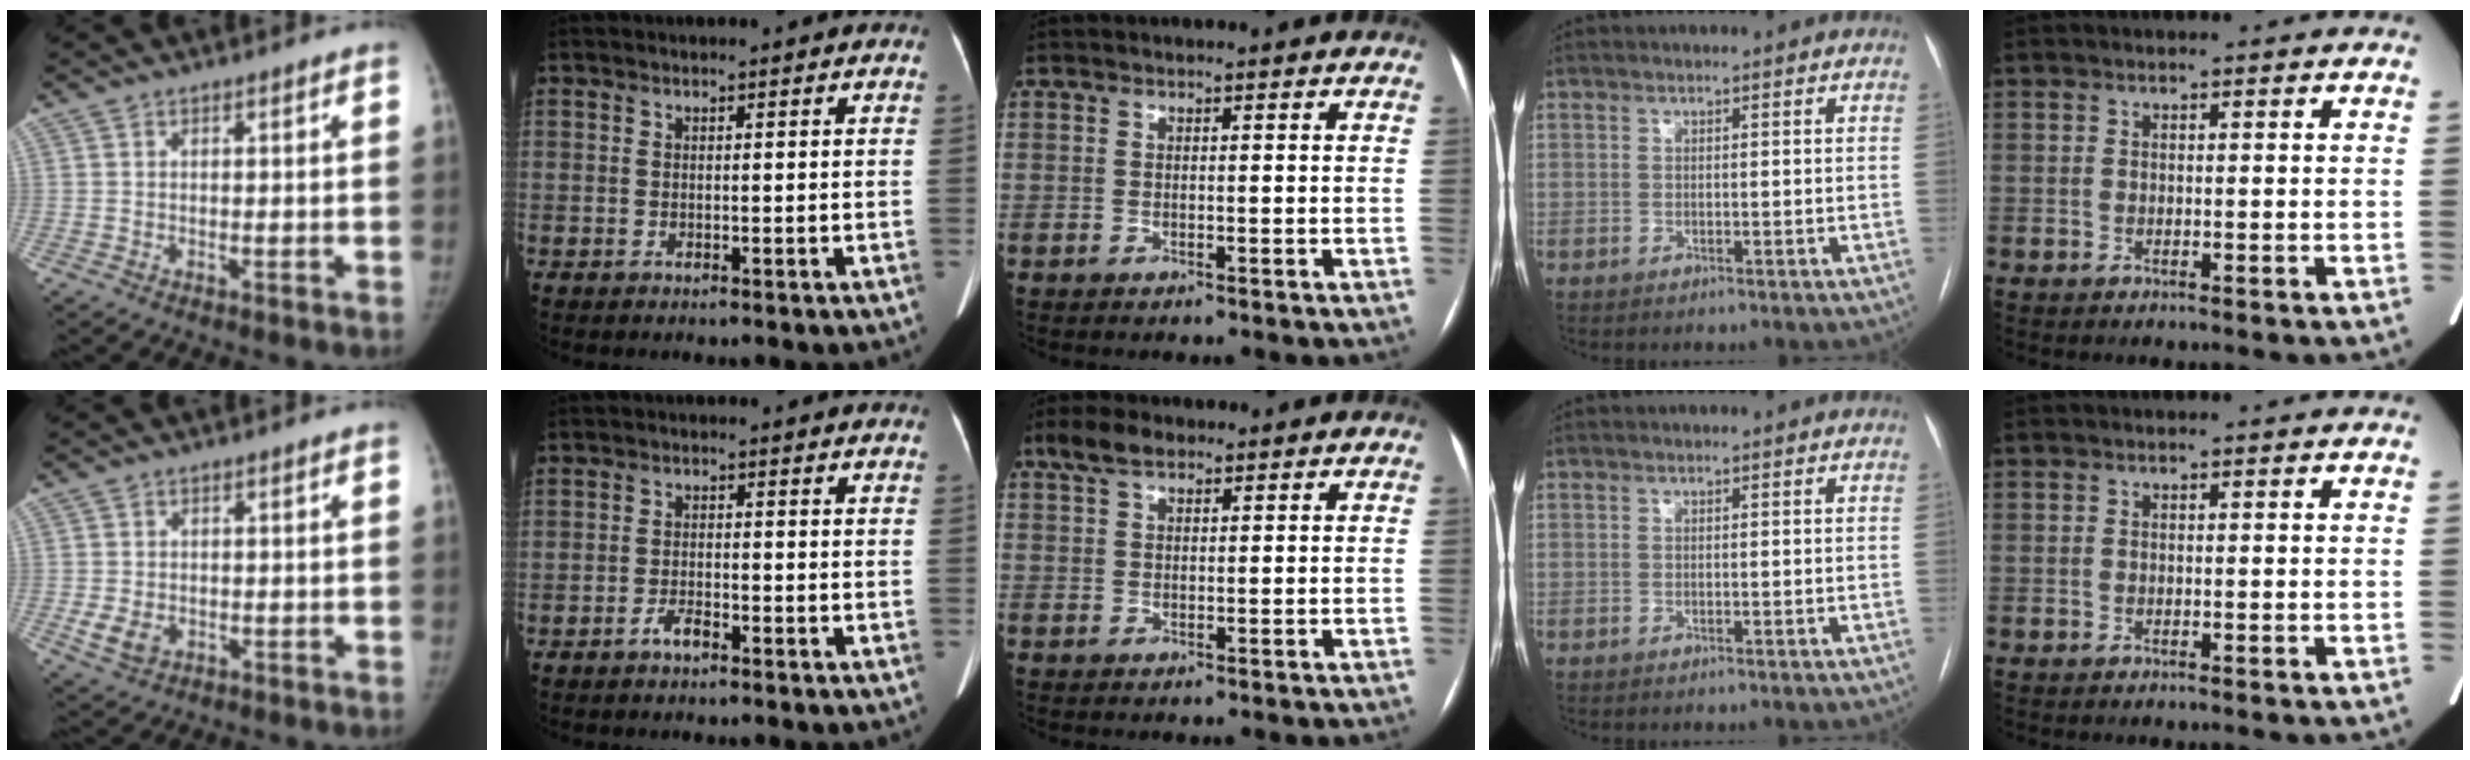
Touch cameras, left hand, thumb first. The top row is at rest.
{"thumb": {"total": 4.2, "force": [-1.2, 3.1, 2.5], "torque": [-0.044, -0.003, -0.014]}, "index": {"total": 2.3, "force": [-1.7, 0.7, 1.4], "torque": [-0.029, 0.001, -0.031]}, "middle": {"total": 4.2, "force": [2.9, 1.8, 2.4], "torque": [-0.058, 0.021, 0.058]}}